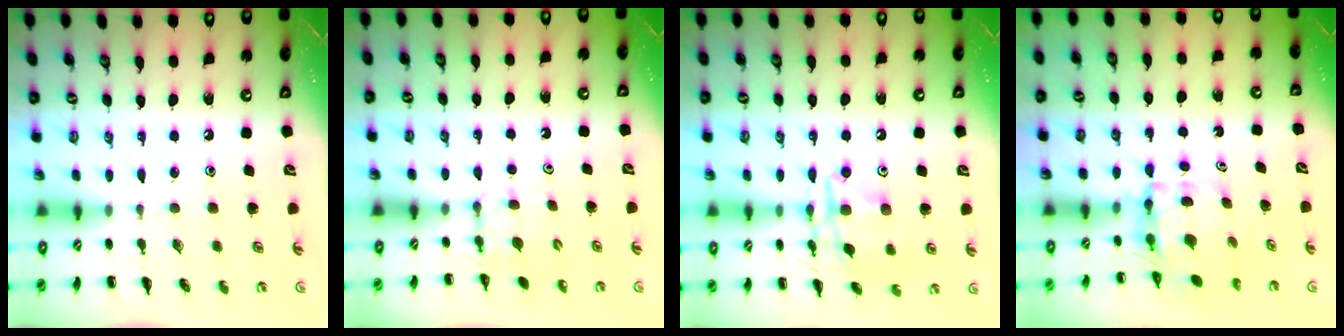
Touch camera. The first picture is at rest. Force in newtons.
{"total": 2.7, "press": 2.5, "slide": 1.1}
{"total": 15.0, "press": 14.9, "slide": 1.2}
{"total": 3.9, "press": 3.9, "slide": 0.3}